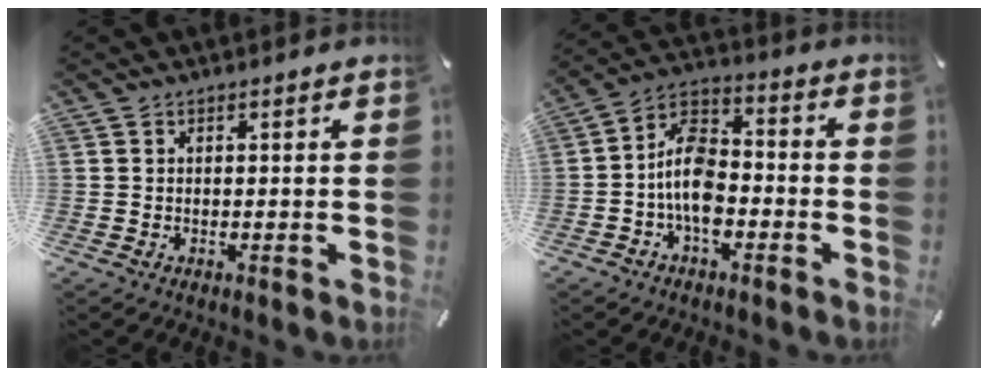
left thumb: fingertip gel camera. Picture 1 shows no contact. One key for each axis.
{"total": 10.7, "fx": -3.6, "fy": 6.6, "fz": 7.6, "tx": -0.156, "ty": 0.020, "tz": -0.065}